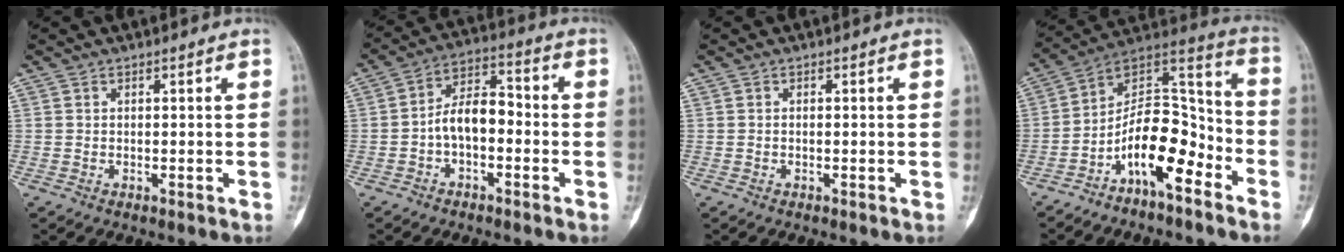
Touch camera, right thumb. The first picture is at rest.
{"total": 8.4, "force": [-1.9, 4.9, 6.6], "torque": [-0.100, 0.040, -0.043]}
{"total": 0.0}
{"total": 14.5, "force": [-7.4, 6.4, 10.8], "torque": [-0.163, 0.094, -0.131]}